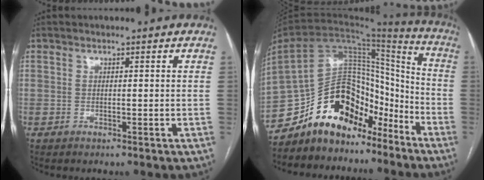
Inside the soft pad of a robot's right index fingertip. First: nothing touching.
{"total": 19.4, "force": [-14.9, 9.2, 8.4], "torque": [-0.160, 0.061, -0.250]}